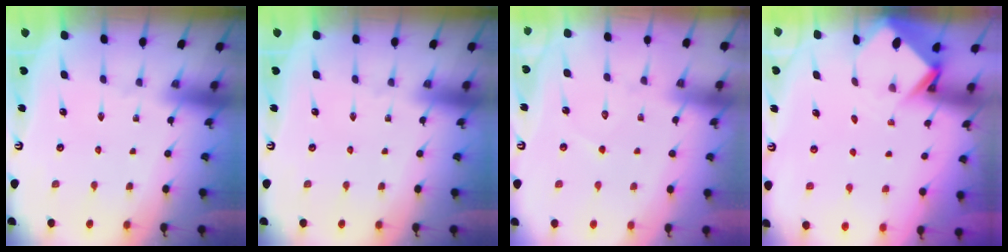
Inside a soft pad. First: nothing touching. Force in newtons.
{"total": 0.0}
{"total": 5.6, "press": 5.5, "slide": 0.7}
{"total": 3.2, "press": 3.2, "slide": 0.2}